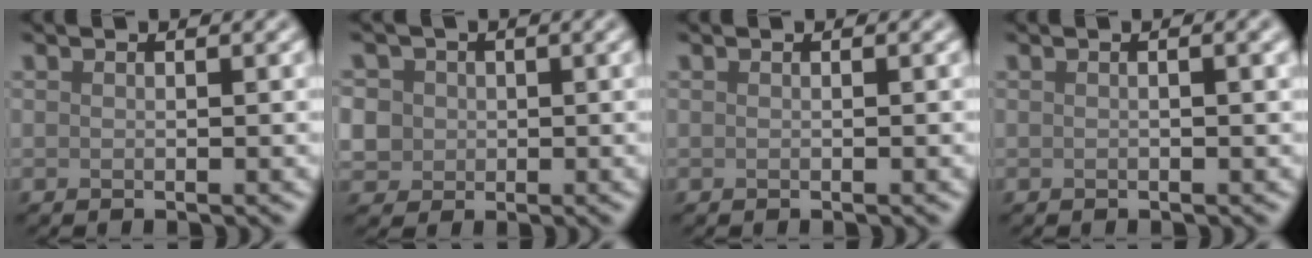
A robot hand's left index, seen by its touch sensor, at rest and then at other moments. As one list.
[{"total": 5.2, "force": [0.6, 4.8, 1.8], "torque": [-0.047, 0.029, -0.003]}, {"total": 0.0}, {"total": 1.4, "force": [0.2, 0.3, 1.4], "torque": [-0.020, 0.002, -0.002]}]